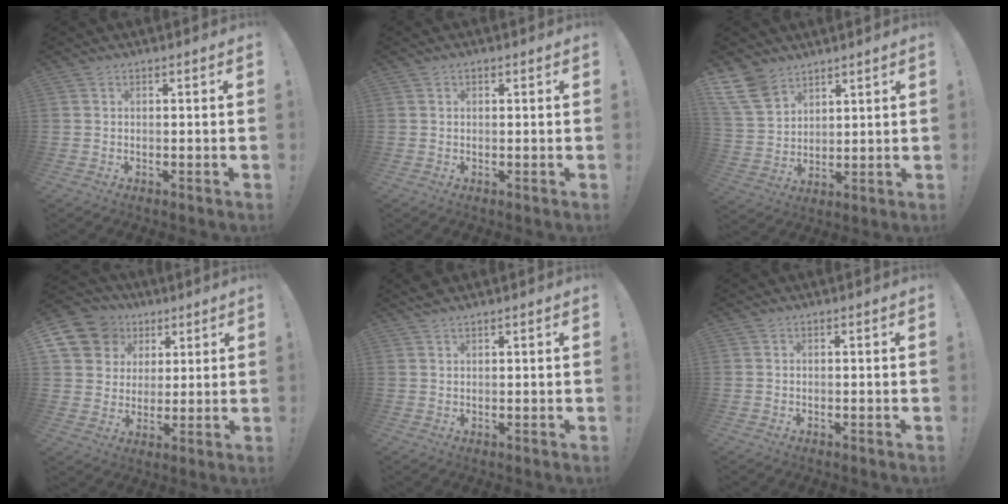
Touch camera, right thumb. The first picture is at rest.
{"total": 0.6, "force": [0.0, 0.6, 0.2], "torque": [0.001, 0.000, -0.001]}
{"total": 10.9, "force": [7.6, 6.6, 4.1], "torque": [-0.083, -0.041, 0.155]}
{"total": 13.0, "force": [5.8, 10.8, 4.4], "torque": [-0.069, -0.031, 0.124]}
{"total": 1.8, "force": [1.6, 0.3, 0.7], "torque": [-0.008, -0.010, 0.028]}
{"total": 0.0}